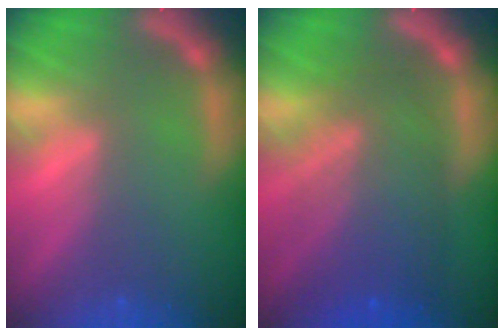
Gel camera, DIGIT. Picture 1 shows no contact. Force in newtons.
{"total": 8.6}